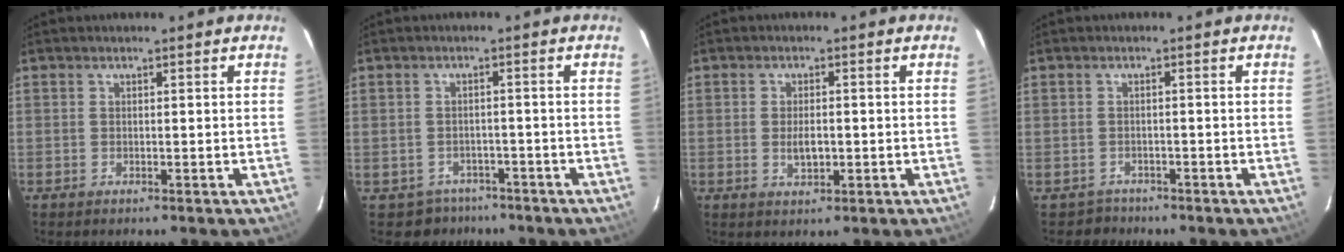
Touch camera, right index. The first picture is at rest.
{"total": 4.6, "force": [-3.1, 3.4, -0.2], "torque": [-0.004, 0.026, -0.043]}
{"total": 3.3, "force": [-0.5, 1.6, 2.8], "torque": [-0.051, -0.003, -0.006]}
{"total": 2.6, "force": [-1.7, 1.8, -0.7], "torque": [0.008, 0.014, -0.028]}